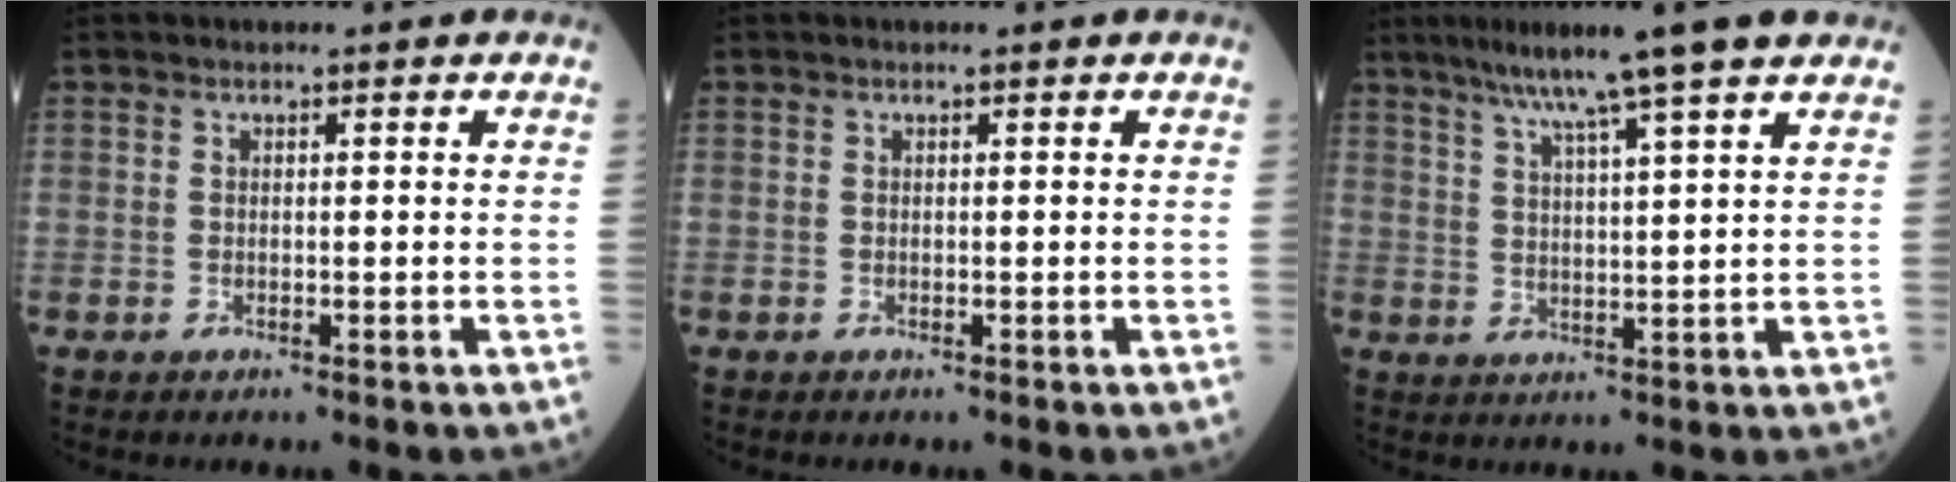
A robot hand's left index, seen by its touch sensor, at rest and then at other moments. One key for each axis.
{"total": 0.0}
{"total": 10.8, "fx": 8.1, "fy": -0.7, "fz": 7.0, "tx": -0.114, "ty": 0.020, "tz": 0.119}